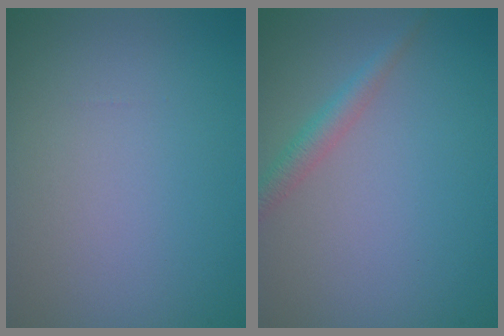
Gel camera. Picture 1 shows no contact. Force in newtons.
{"total": 2.0, "press": 2.0, "slide": 0.0}